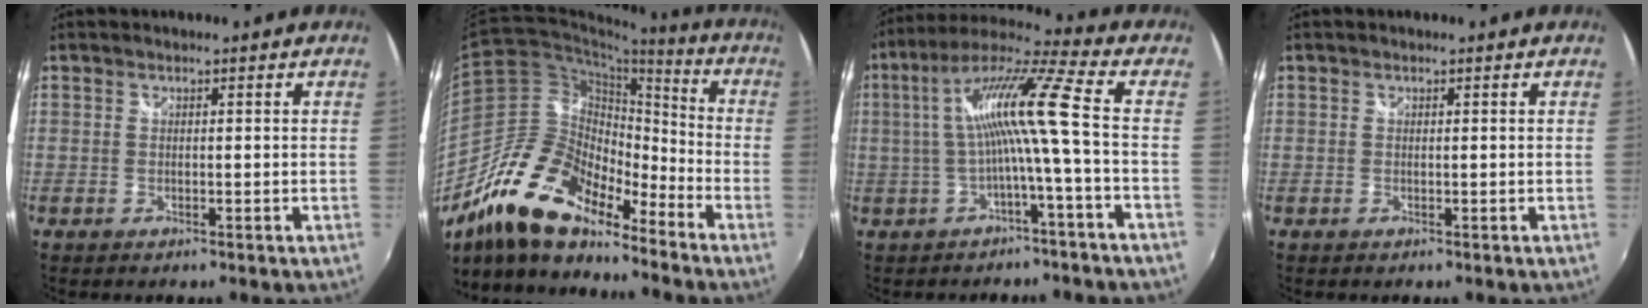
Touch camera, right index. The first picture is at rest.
{"total": 18.8, "force": [-14.1, 7.1, 10.2], "torque": [-0.196, -0.004, -0.268]}
{"total": 12.3, "force": [-0.9, -0.7, 12.2], "torque": [-0.232, 0.017, -0.012]}
{"total": 0.0}